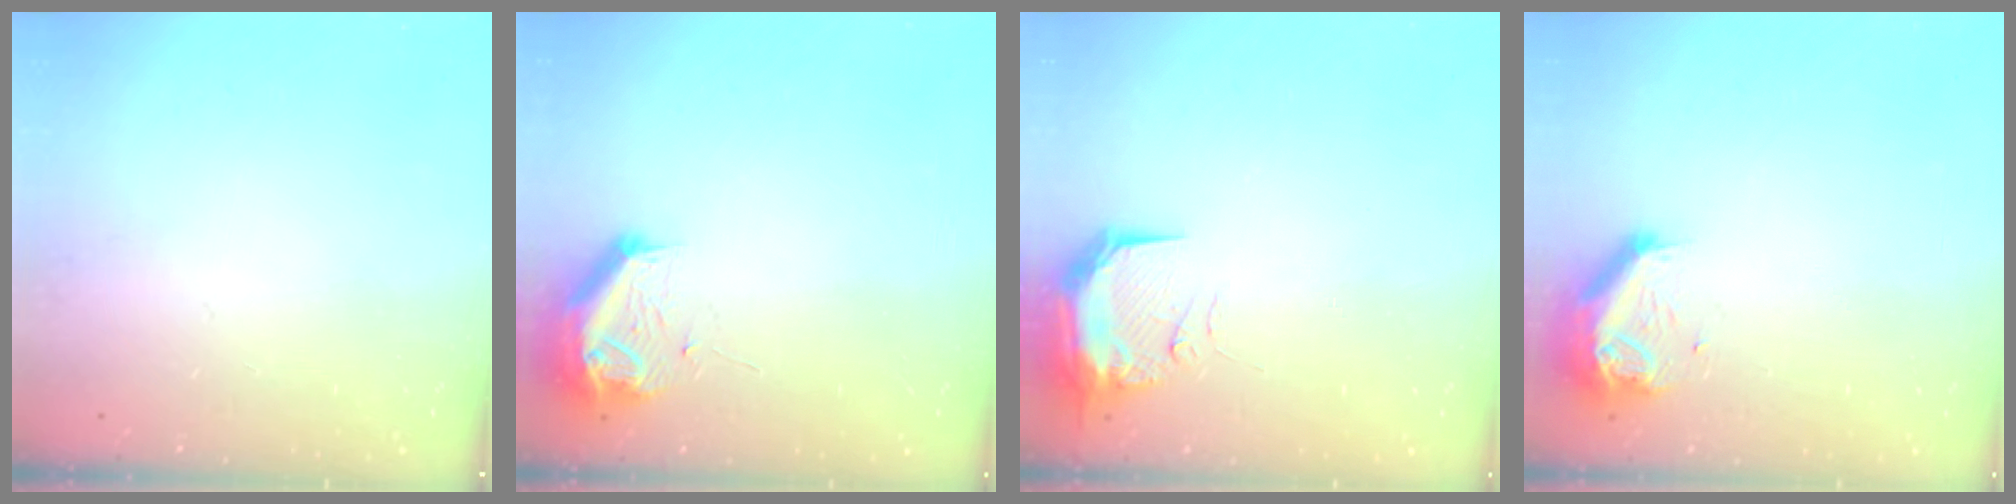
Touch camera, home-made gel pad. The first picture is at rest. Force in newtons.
{"total": 9.0, "press": 8.9, "slide": 1.1}
{"total": 14.8, "press": 11.3, "slide": 9.5}
{"total": 9.6, "press": 9.5, "slide": 0.6}